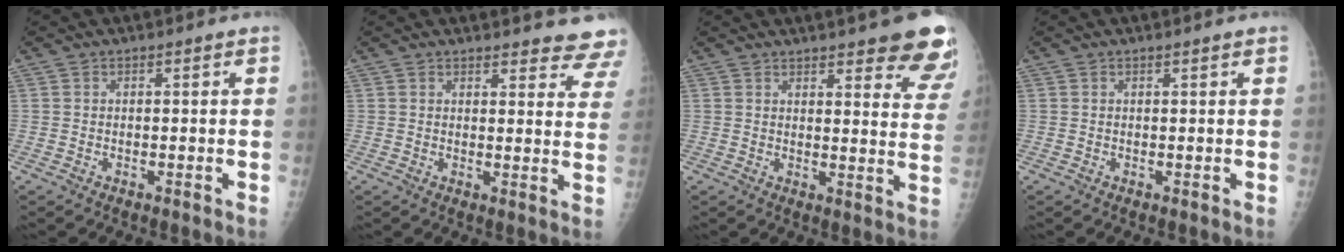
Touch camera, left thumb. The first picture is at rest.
{"total": 11.7, "force": [11.1, 2.4, 2.6], "torque": [0.015, -0.072, 0.100]}
{"total": 16.2, "force": [12.4, 3.8, 9.7], "torque": [-0.091, -0.061, 0.135]}
{"total": 0.9, "force": [0.7, -0.1, 0.5], "torque": [-0.009, 0.000, 0.013]}